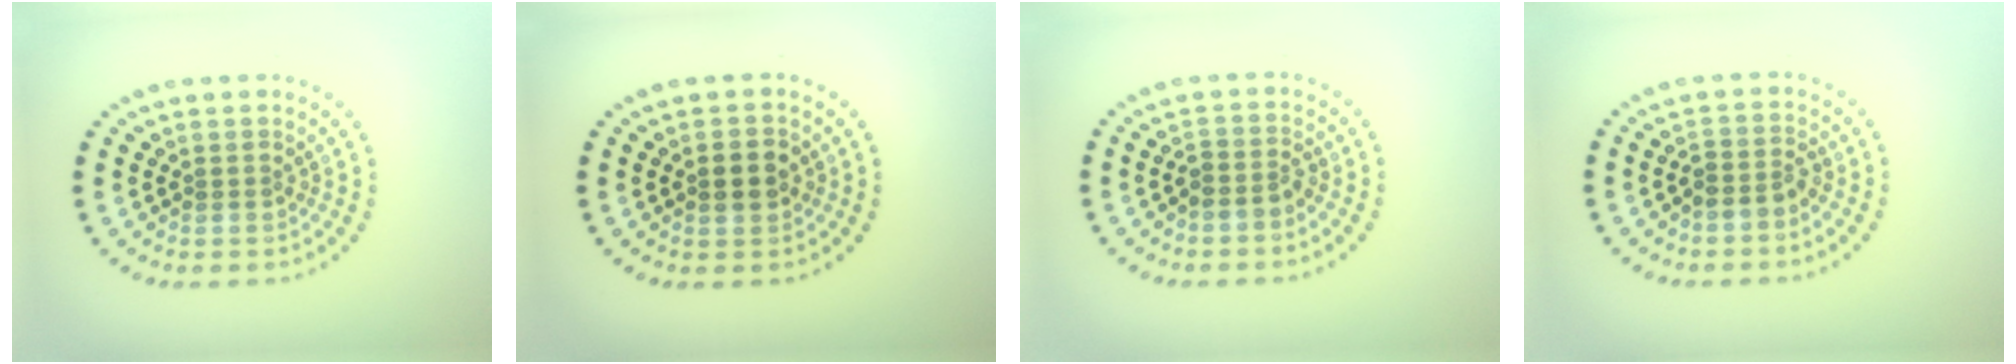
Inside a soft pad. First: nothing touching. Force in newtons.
{"total": 2.3, "press": 2.3, "slide": 0.2}
{"total": 1.8, "press": 1.5, "slide": 1.1}
{"total": 2.0, "press": 1.6, "slide": 1.2}